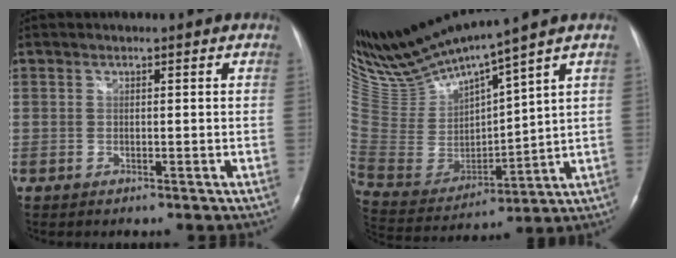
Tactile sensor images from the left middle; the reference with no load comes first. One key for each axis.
{"total": 15.2, "fx": 13.8, "fy": -0.6, "fz": 6.4, "tx": -0.136, "ty": -0.023, "tz": 0.285}